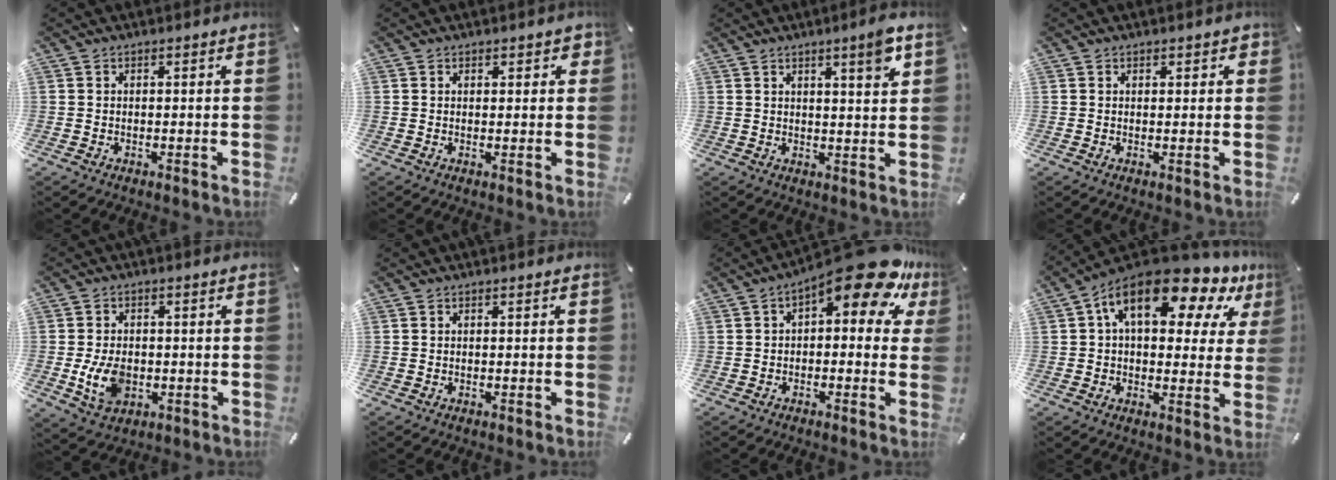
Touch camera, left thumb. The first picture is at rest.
{"total": 1.5, "force": [0.7, 1.0, 0.7], "torque": [-0.007, 0.001, 0.010]}
{"total": 5.8, "force": [3.5, 0.5, 4.6], "torque": [-0.072, -0.017, 0.054]}
{"total": 1.1, "force": [0.6, 0.8, 0.4], "torque": [0.000, 0.001, 0.007]}
{"total": 8.0, "force": [-1.3, 5.7, 5.4], "torque": [-0.107, -0.004, -0.023]}
{"total": 0.0}
{"total": 14.6, "force": [7.9, 4.8, 11.3], "torque": [-0.166, -0.056, 0.129]}
{"total": 18.2, "force": [9.1, 8.7, 13.2], "torque": [-0.217, -0.040, 0.148]}